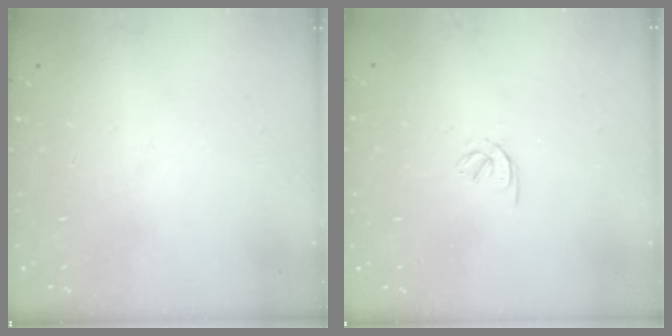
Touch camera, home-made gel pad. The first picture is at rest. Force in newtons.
{"total": 1.7, "press": 1.6, "slide": 0.6}